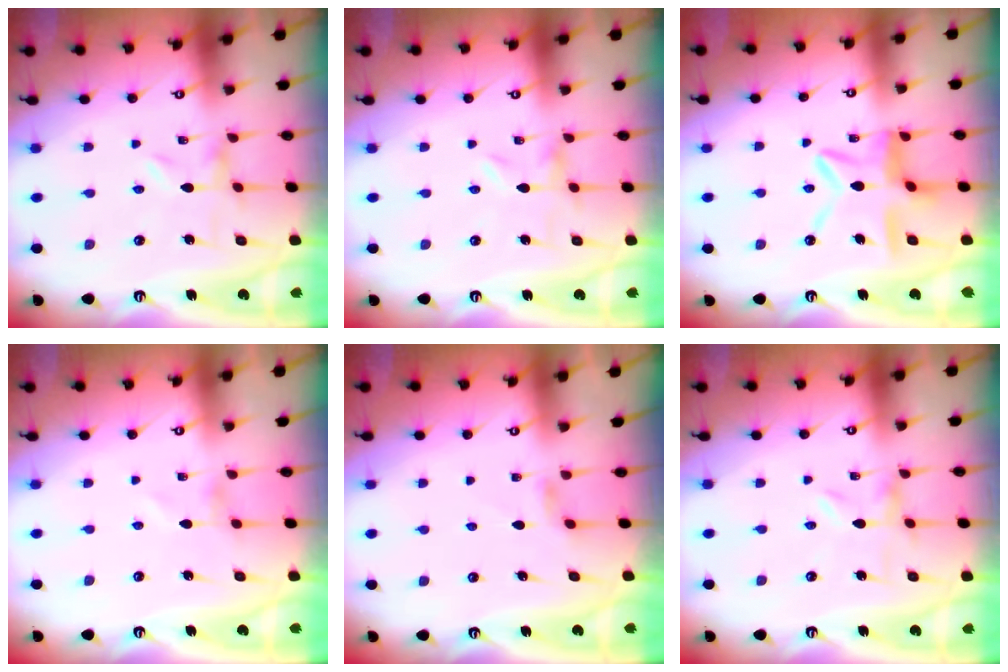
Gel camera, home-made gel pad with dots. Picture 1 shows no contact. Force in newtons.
{"total": 0.5, "press": 0.5, "slide": 0.0}
{"total": 12.2, "press": 12.2, "slide": 1.2}
{"total": 1.4, "press": 1.4, "slide": 0.1}
{"total": 2.9, "press": 2.8, "slide": 0.4}
{"total": 0.0}